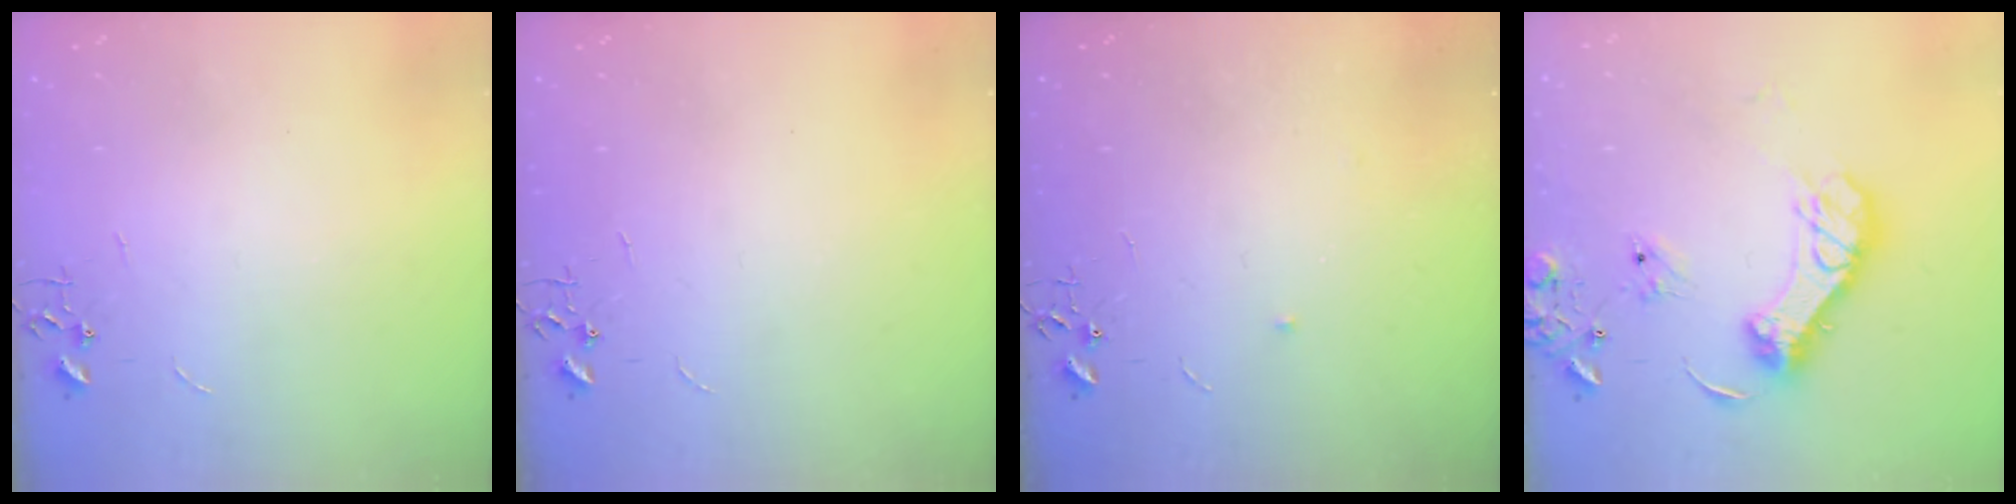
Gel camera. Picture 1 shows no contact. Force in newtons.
{"total": 0.0}
{"total": 3.0, "press": 2.9, "slide": 0.5}
{"total": 15.9, "press": 15.8, "slide": 1.5}